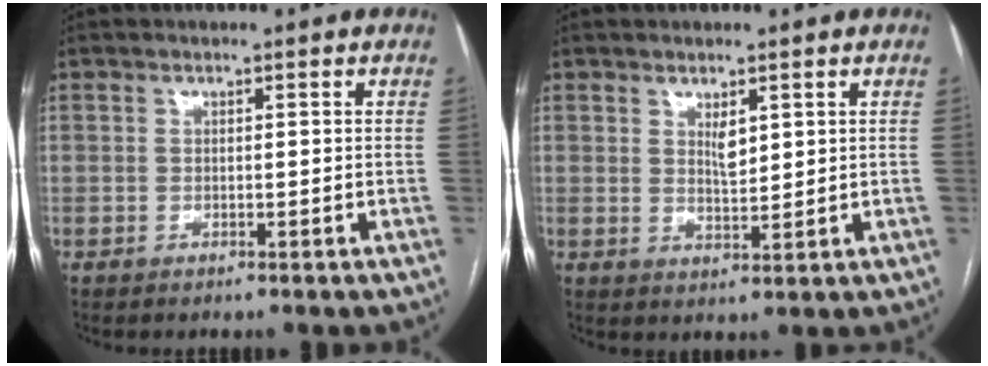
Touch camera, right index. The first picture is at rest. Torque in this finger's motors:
{"motor_torque": [0.12, -0.06, 0.03, 0.04]}